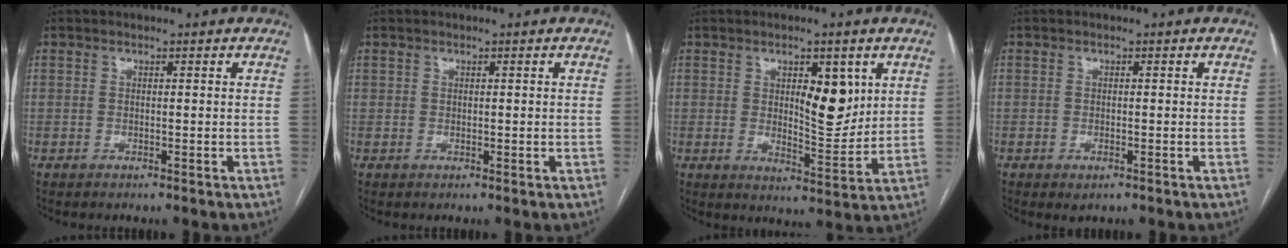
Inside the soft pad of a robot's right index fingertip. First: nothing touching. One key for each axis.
{"total": 0.8, "fx": 0.4, "fy": 0.7, "fz": 0.0, "tx": 0.003, "ty": 0.005, "tz": 0.006}
{"total": 8.1, "fx": 2.7, "fy": 2.9, "fz": 7.0, "tx": -0.104, "ty": -0.007, "tz": 0.044}
{"total": 1.3, "fx": -0.7, "fy": 0.6, "fz": 0.9, "tx": -0.012, "ty": -0.002, "tz": -0.005}